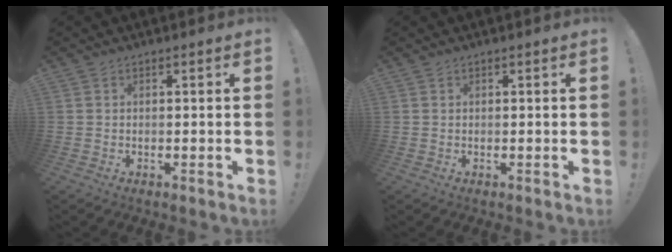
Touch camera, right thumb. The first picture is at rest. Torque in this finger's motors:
{"motor_torque": [0.05, 0.00, -0.14, 0.13, 0.00]}